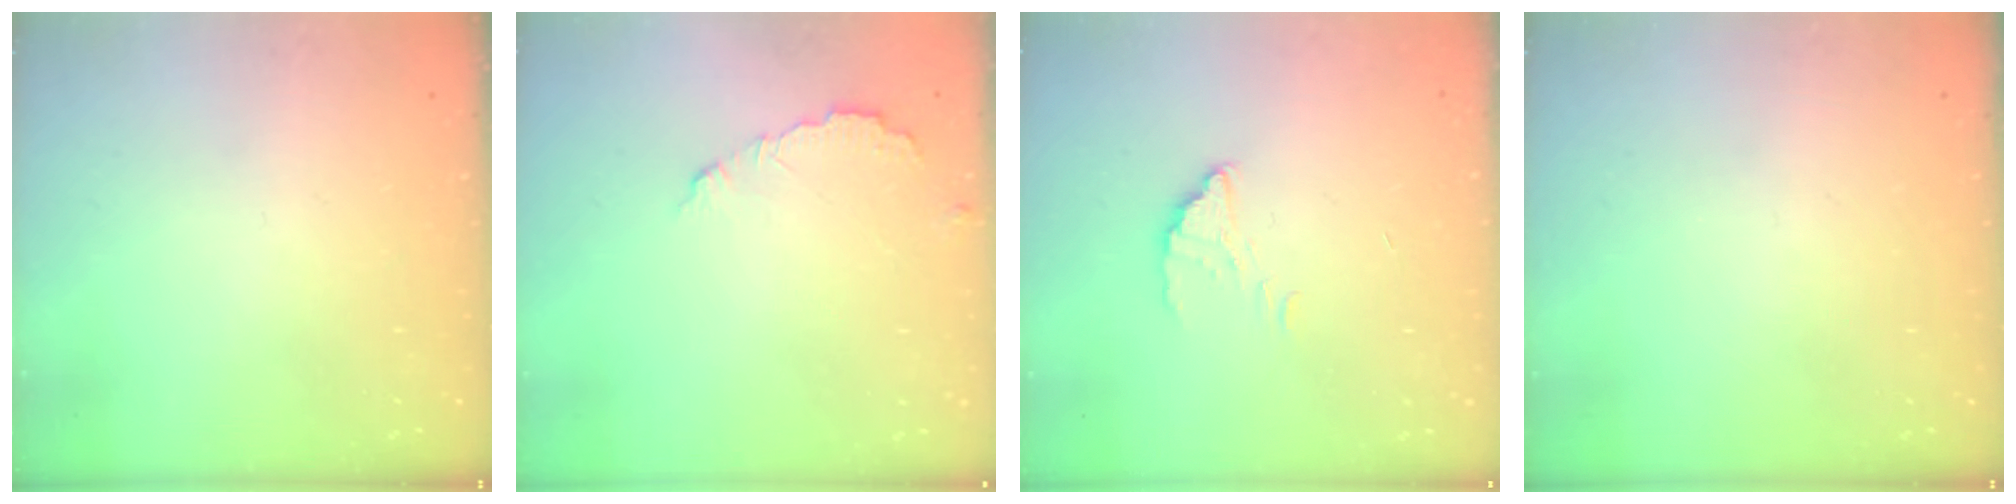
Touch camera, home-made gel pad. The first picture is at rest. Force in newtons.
{"total": 3.9, "press": 3.9, "slide": 0.3}
{"total": 2.4, "press": 2.4, "slide": 0.0}
{"total": 0.0}